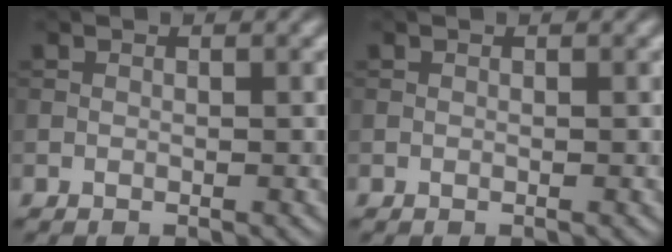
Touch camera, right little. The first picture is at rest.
{"total": 0.0}